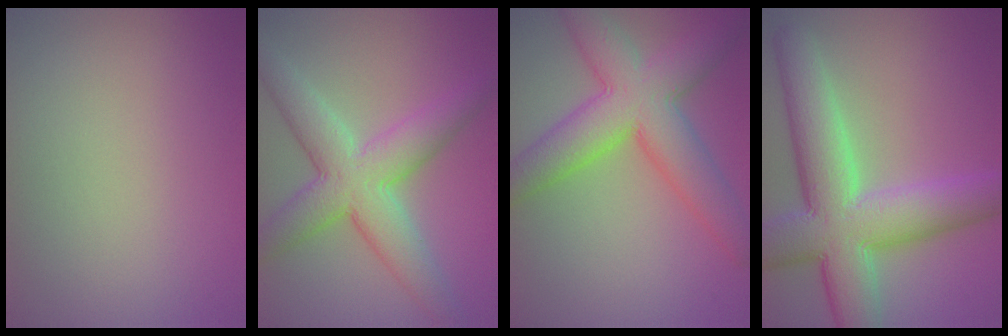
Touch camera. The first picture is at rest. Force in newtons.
{"total": 7.5, "press": 7.5, "slide": 0.3}
{"total": 8.8, "press": 8.8, "slide": 0.1}
{"total": 11.0, "press": 11.0, "slide": 0.5}